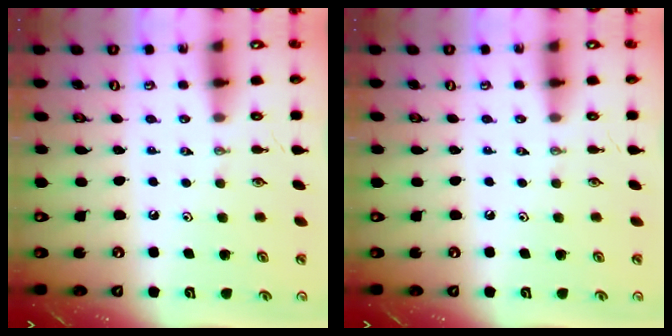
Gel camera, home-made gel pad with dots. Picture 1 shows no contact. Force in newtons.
{"total": 0.0}